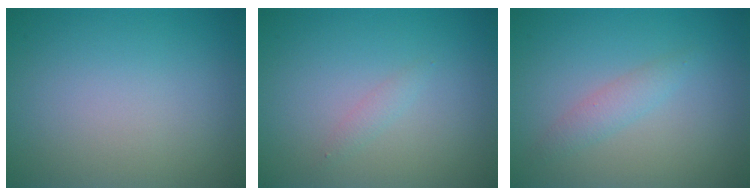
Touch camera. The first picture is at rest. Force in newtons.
{"total": 0.8, "press": 0.8, "slide": 0.1}
{"total": 1.6, "press": 1.6, "slide": 0.0}